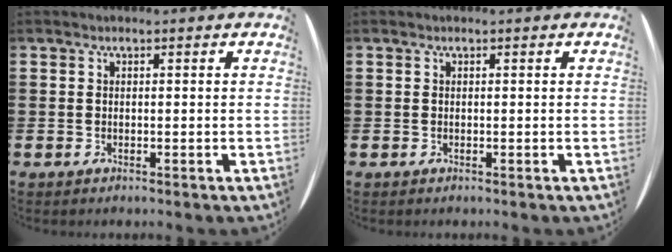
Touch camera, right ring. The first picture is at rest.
{"total": 0.0}